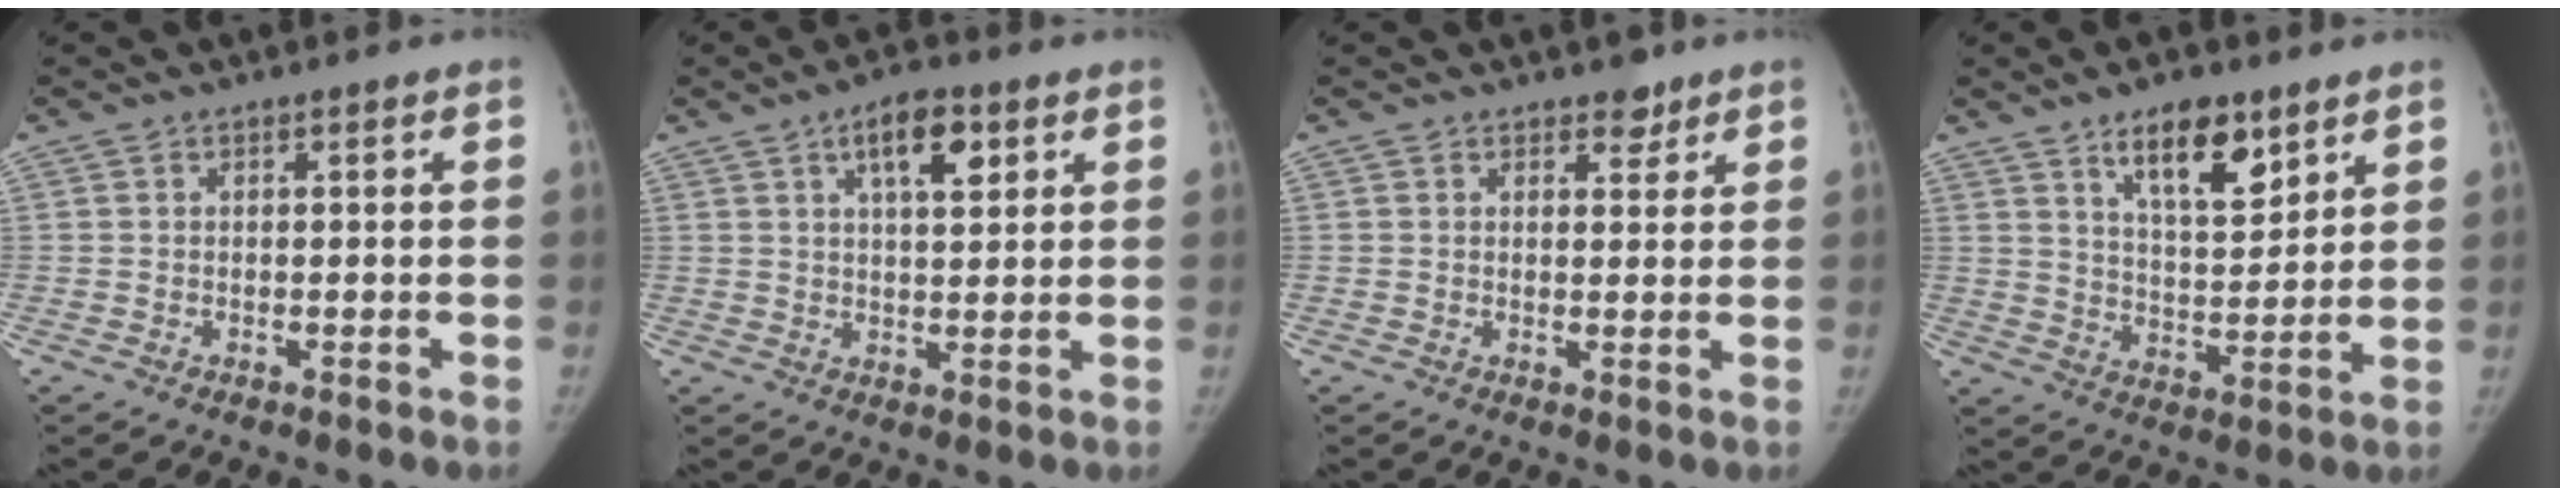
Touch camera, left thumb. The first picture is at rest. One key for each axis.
{"total": 7.8, "fx": 3.6, "fy": 3.3, "fz": 6.0, "tx": -0.075, "ty": -0.012, "tz": 0.055}
{"total": 2.7, "fx": 2.0, "fy": 1.6, "fz": 0.9, "tx": 0.007, "ty": -0.012, "tz": 0.026}
{"total": 11.2, "fx": 7.1, "fy": 4.6, "fz": 7.4, "tx": -0.096, "ty": -0.048, "tz": 0.123}